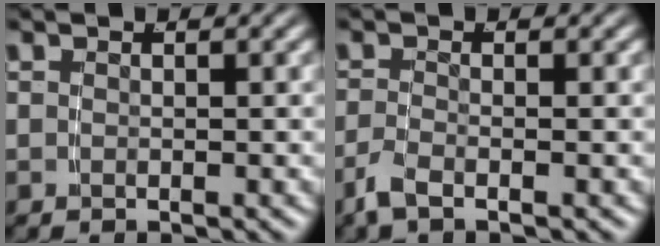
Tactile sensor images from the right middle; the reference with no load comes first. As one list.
[{"total": 1.8, "force": [-1.4, -0.1, 1.1], "torque": [-0.023, -0.006, -0.025]}]